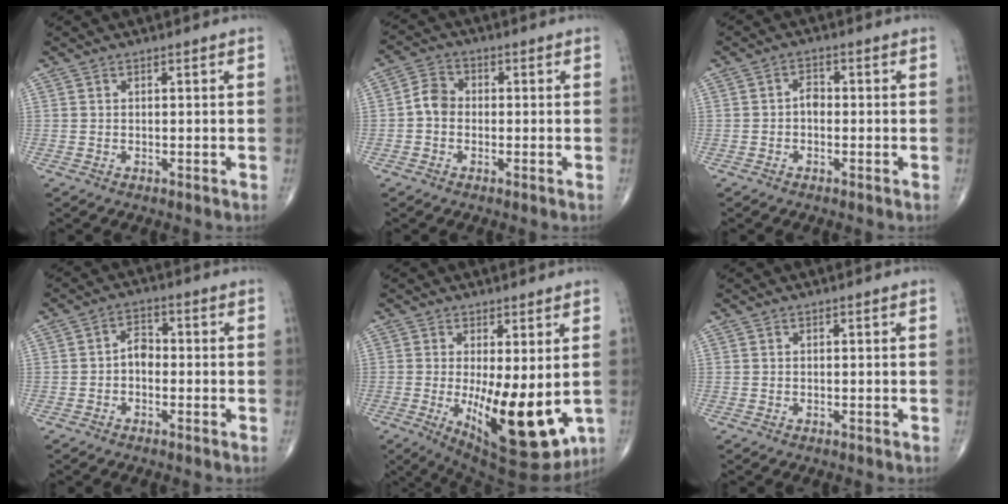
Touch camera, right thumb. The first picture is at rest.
{"total": 4.2, "force": [-0.7, 3.4, 2.4], "torque": [-0.035, 0.016, -0.022]}
{"total": 2.4, "force": [-0.5, 1.6, 1.7], "torque": [-0.016, 0.011, -0.015]}
{"total": 3.5, "force": [-0.8, 2.4, 2.4], "torque": [-0.027, 0.017, -0.024]}
{"total": 15.7, "force": [-2.2, 5.8, 14.5], "torque": [-0.214, -0.036, -0.013]}
{"total": 0.0}